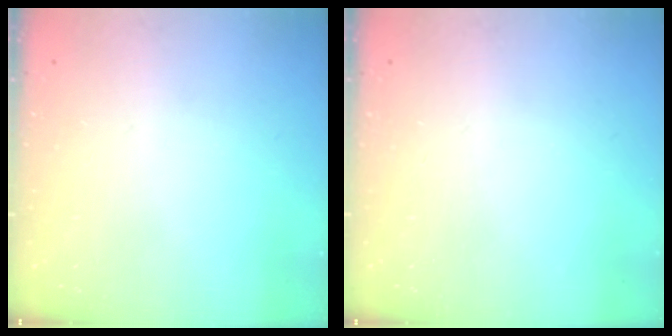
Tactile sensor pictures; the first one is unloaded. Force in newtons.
{"total": 0.0}